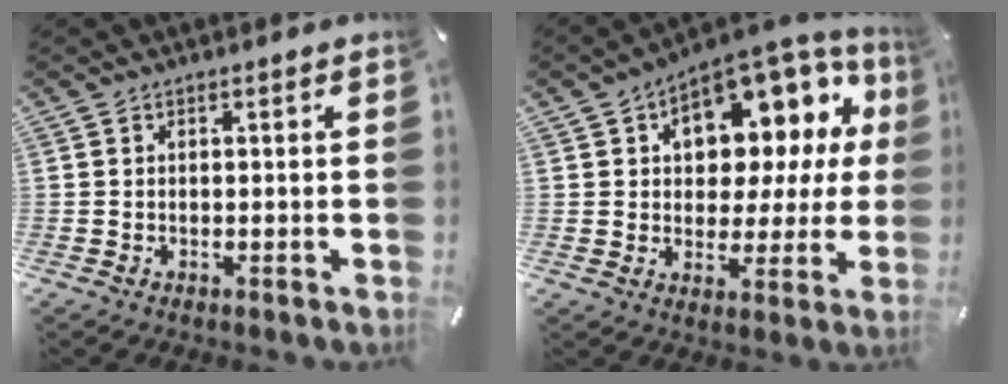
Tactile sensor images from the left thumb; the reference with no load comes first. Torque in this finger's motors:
{"motor_torque": [0.73, 0.72, 2.01, -0.70, 0.19]}